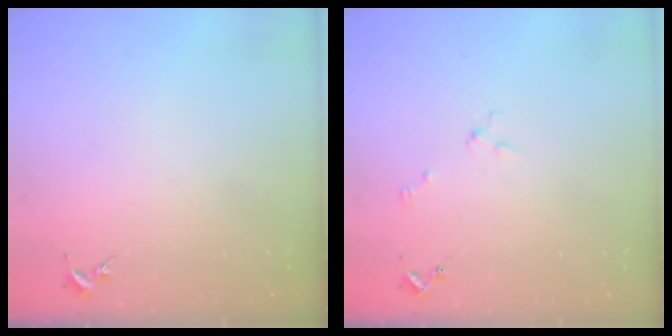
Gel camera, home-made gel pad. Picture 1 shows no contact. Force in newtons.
{"total": 2.0, "press": 2.0, "slide": 0.2}